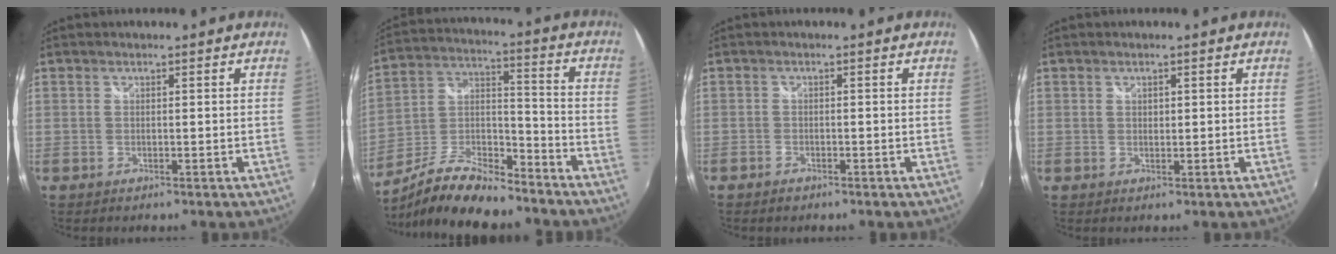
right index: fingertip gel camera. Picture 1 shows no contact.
{"total": 16.3, "force": [-12.4, 4.9, 9.4], "torque": [-0.195, -0.002, -0.220]}
{"total": 1.5, "force": [-1.2, 0.9, 0.4], "torque": [-0.013, -0.002, -0.023]}
{"total": 0.9, "force": [0.4, 0.7, 0.4], "torque": [-0.005, 0.002, 0.006]}